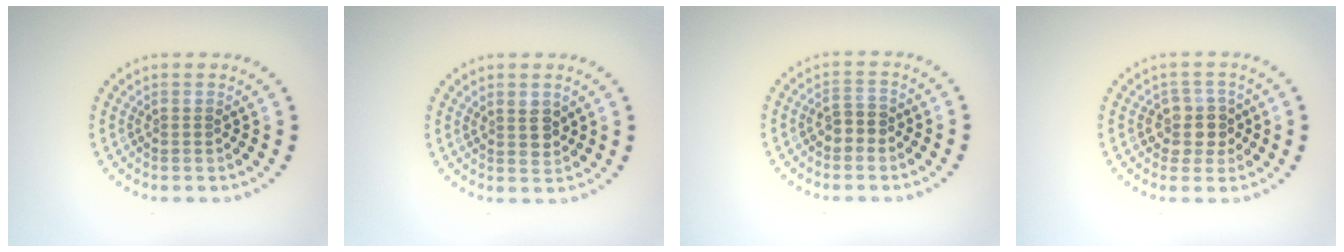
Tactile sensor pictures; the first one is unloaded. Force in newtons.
{"total": 1.8, "press": 1.6, "slide": 0.9}
{"total": 1.9, "press": 1.8, "slide": 0.6}
{"total": 2.9, "press": 2.4, "slide": 1.5}